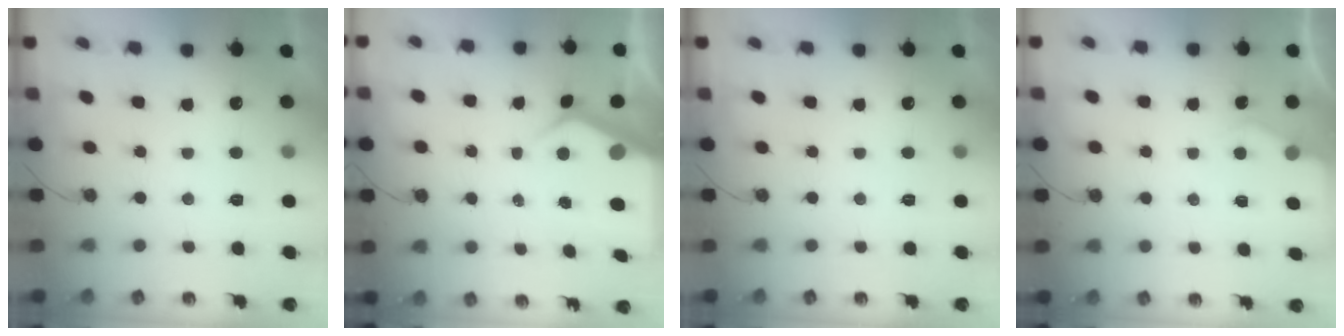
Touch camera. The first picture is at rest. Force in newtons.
{"total": 6.7, "press": 6.6, "slide": 0.6}
{"total": 0.0}
{"total": 2.8, "press": 2.7, "slide": 0.4}